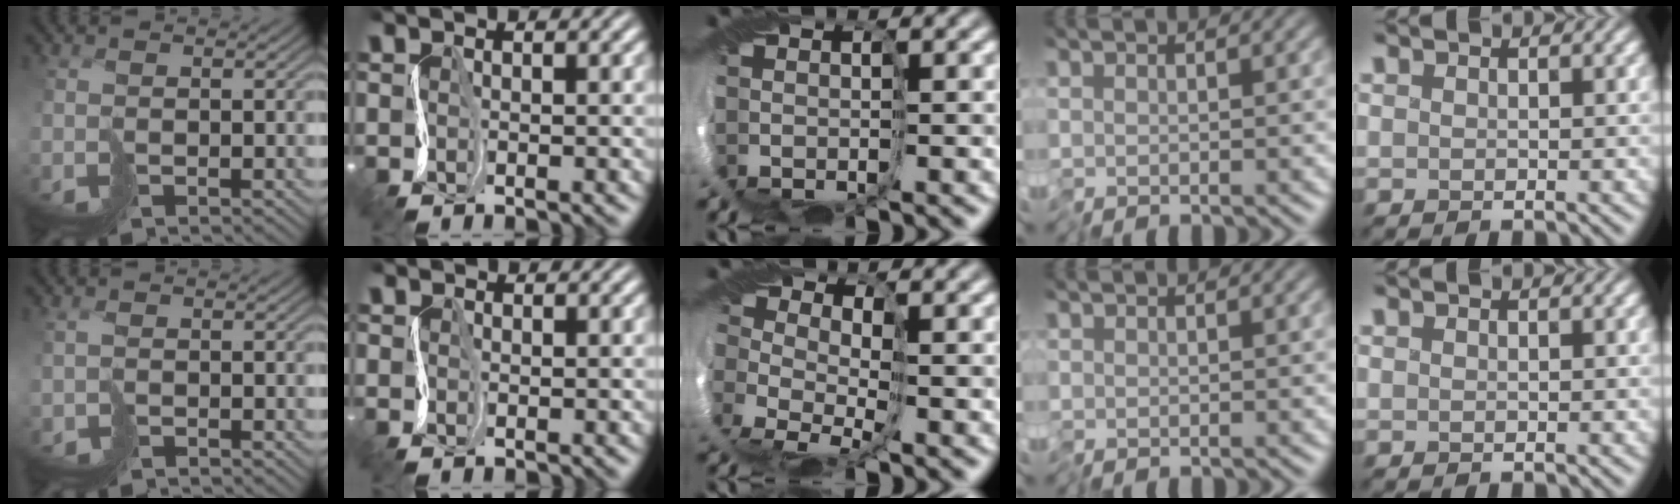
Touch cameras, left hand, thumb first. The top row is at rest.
{"thumb": {"total": 1.5, "force": [-0.8, 0.9, 0.8], "torque": [-0.021, 0.000, -0.019]}, "index": {"total": 0.8, "force": [0.0, 0.0, -0.8], "torque": [0.007, 0.001, -0.007]}, "middle": {"total": 2.7, "force": [-0.2, 1.4, 2.3], "torque": [-0.045, -0.004, 0.001]}}